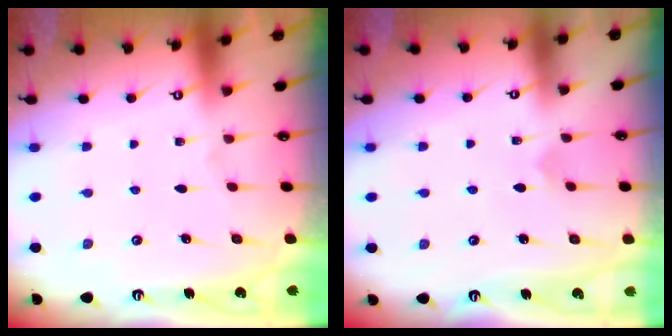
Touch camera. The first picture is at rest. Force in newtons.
{"total": 3.0, "press": 3.0, "slide": 0.2}